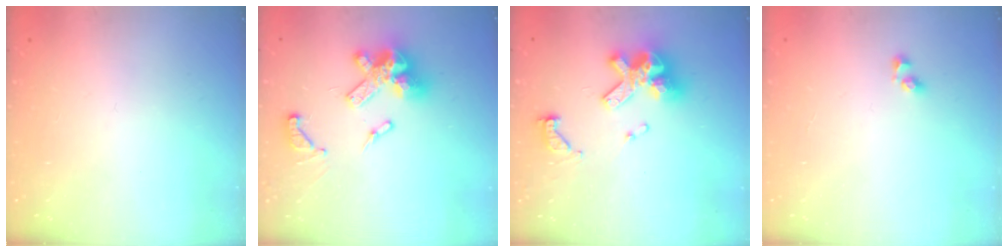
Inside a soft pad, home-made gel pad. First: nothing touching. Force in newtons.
{"total": 17.4, "press": 17.2, "slide": 2.4}
{"total": 12.9, "press": 12.8, "slide": 1.4}
{"total": 4.0, "press": 3.7, "slide": 1.6}